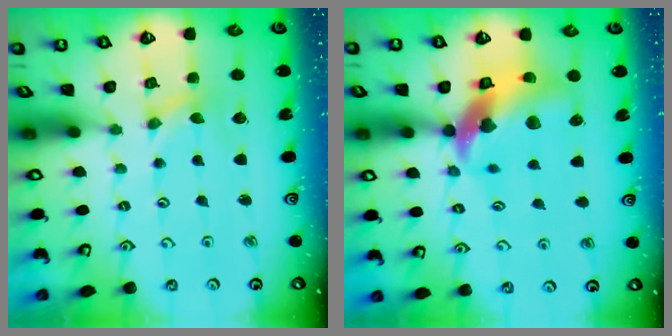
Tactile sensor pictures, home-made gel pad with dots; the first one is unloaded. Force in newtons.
{"total": 14.9, "press": 14.8, "slide": 2.1}